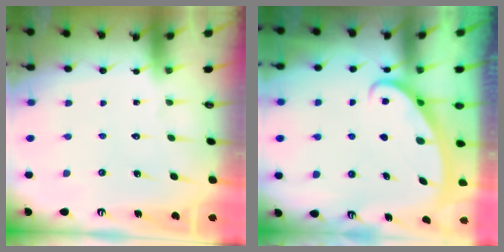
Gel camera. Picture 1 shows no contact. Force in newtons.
{"total": 2.5, "press": 2.5, "slide": 0.4}